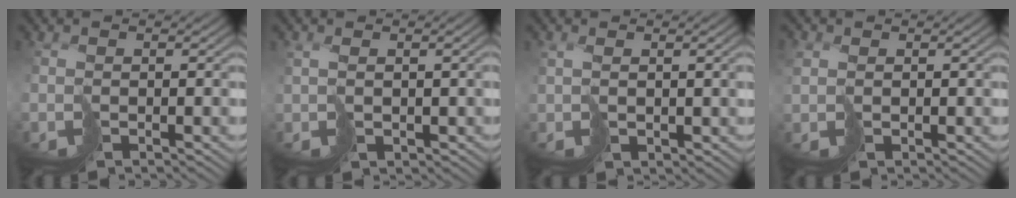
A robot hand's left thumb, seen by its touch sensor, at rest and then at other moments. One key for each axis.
{"total": 2.7, "fx": 0.6, "fy": 1.4, "fz": 2.3, "tx": -0.049, "ty": -0.003, "tz": 0.020}
{"total": 2.8, "fx": 1.0, "fy": 1.1, "fz": 2.3, "tx": -0.052, "ty": 0.001, "tz": 0.028}
{"total": 2.2, "fx": 0.6, "fy": 1.9, "fz": 0.9, "tx": -0.038, "ty": 0.000, "tz": 0.009}